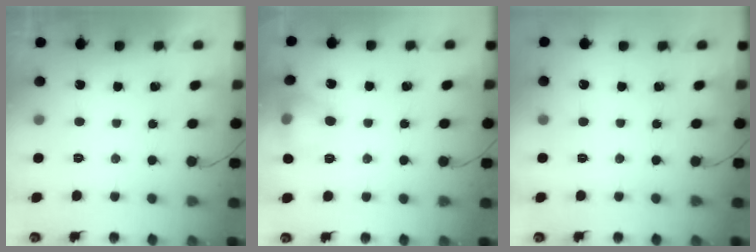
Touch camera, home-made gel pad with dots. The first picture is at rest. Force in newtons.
{"total": 10.3, "press": 10.2, "slide": 1.2}
{"total": 0.0}